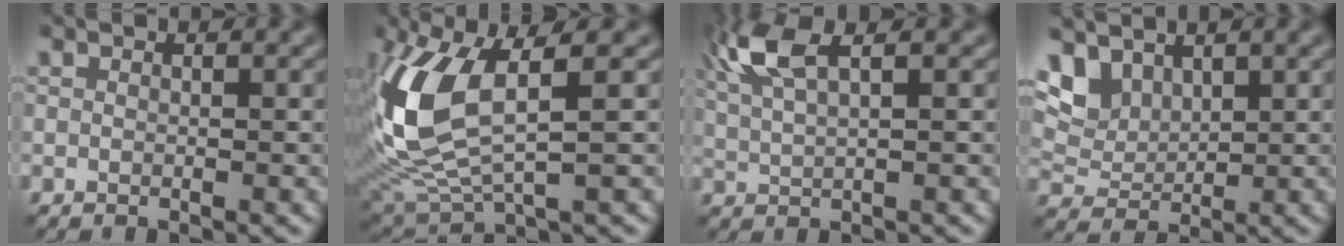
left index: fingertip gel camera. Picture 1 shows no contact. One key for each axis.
{"total": 9.6, "fx": 1.6, "fy": 3.9, "fz": 8.6, "tx": -0.212, "ty": -0.005, "tz": 0.035}
{"total": 5.8, "fx": 3.0, "fy": 1.8, "fz": 4.6, "tx": -0.102, "ty": 0.019, "tz": 0.063}
{"total": 4.4, "fx": 2.9, "fy": 2.5, "fz": 2.1, "tx": -0.053, "ty": -0.001, "tz": 0.058}